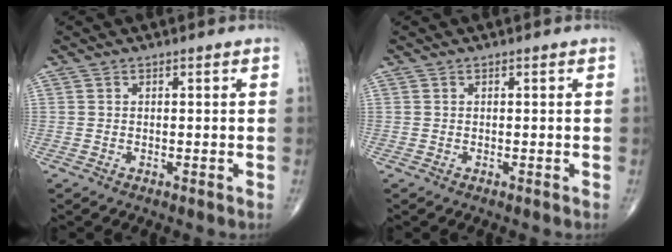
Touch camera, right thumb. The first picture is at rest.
{"total": 0.0}